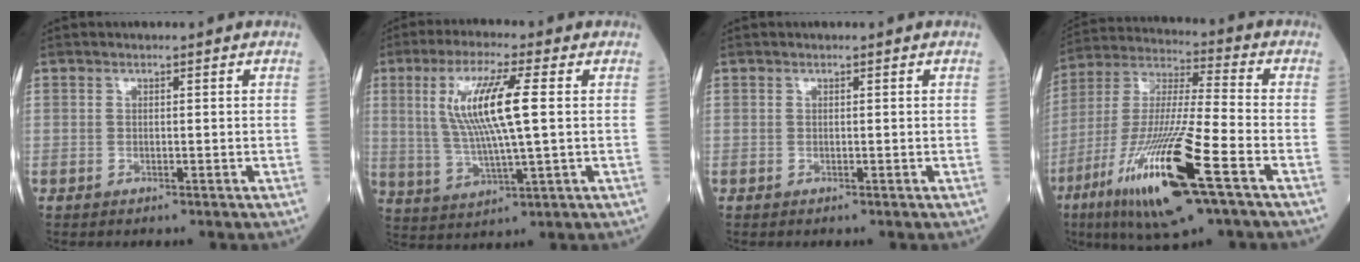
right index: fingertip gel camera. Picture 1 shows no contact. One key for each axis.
{"total": 11.3, "fx": 2.1, "fy": 0.8, "fz": 11.0, "tx": -0.226, "ty": 0.001, "tz": 0.042}
{"total": 0.0}
{"total": 20.6, "fx": -9.4, "fy": 1.7, "fz": 18.2, "tx": -0.382, "ty": -0.041, "tz": -0.171}